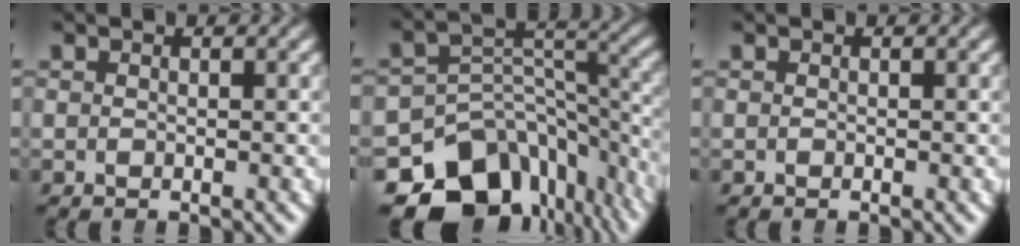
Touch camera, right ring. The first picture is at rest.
{"total": 17.7, "force": [-9.4, 11.7, 9.4], "torque": [-0.146, -0.063, -0.128]}
{"total": 0.0}